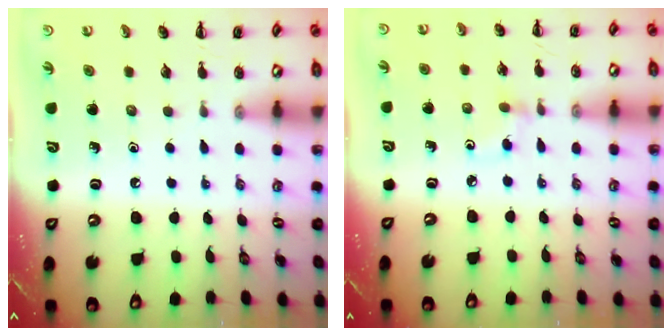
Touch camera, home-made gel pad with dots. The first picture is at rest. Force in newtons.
{"total": 2.9, "press": 2.6, "slide": 1.2}